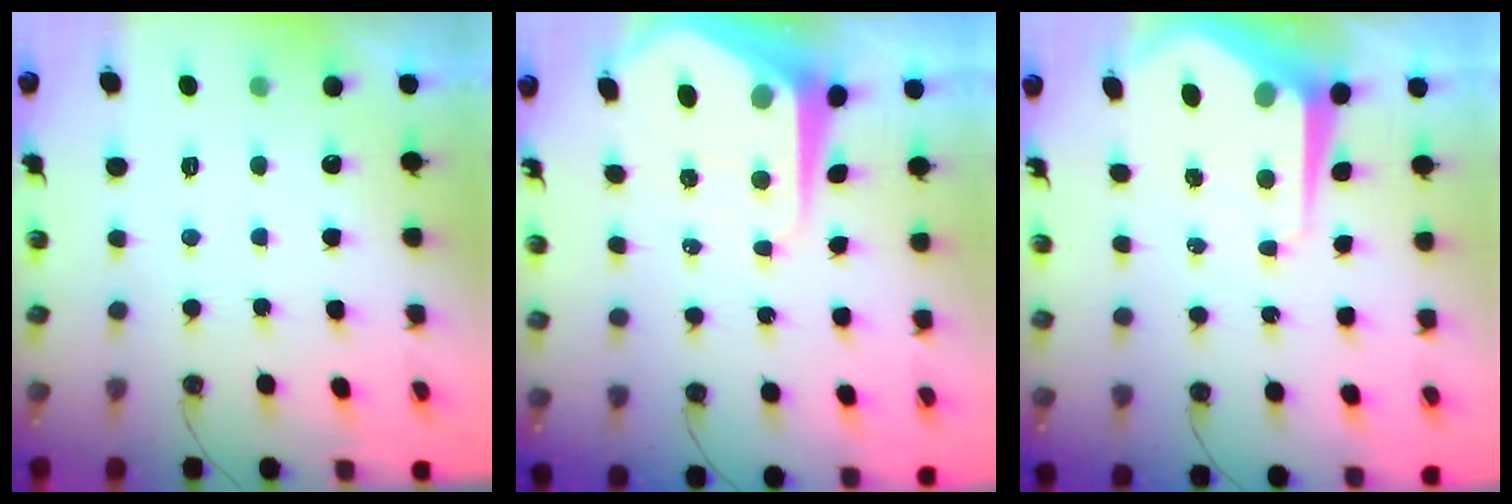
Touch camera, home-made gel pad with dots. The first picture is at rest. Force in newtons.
{"total": 10.5, "press": 10.4, "slide": 1.0}
{"total": 8.8, "press": 8.7, "slide": 0.9}